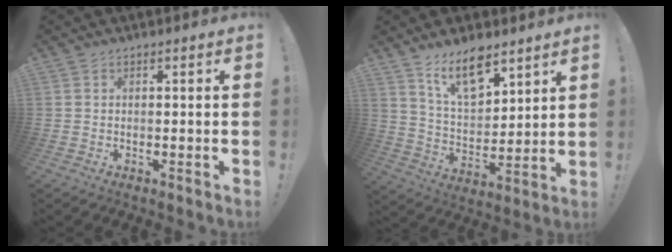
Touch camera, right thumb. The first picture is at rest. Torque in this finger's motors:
{"motor_torque": [0.38, 0.42, 0.83, 0.94, 0.24]}